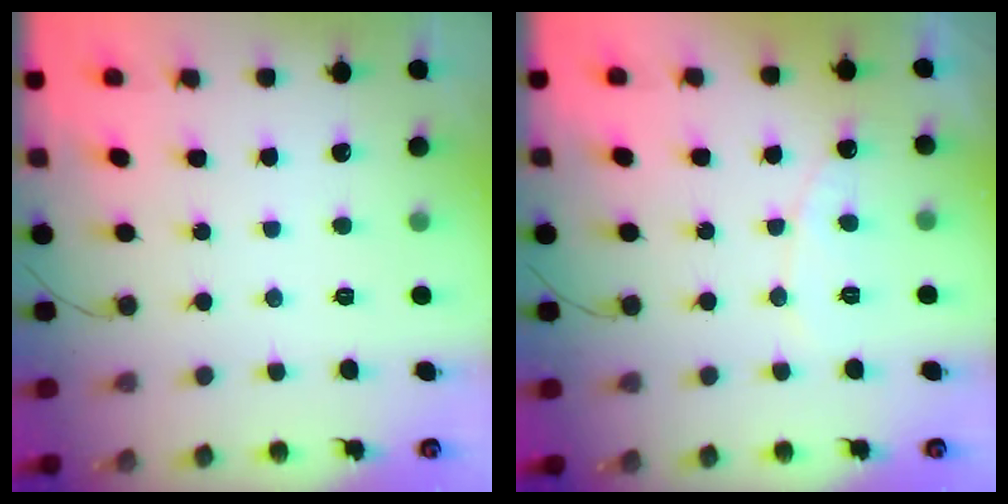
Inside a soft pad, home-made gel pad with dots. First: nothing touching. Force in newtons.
{"total": 6.3, "press": 6.3, "slide": 0.4}